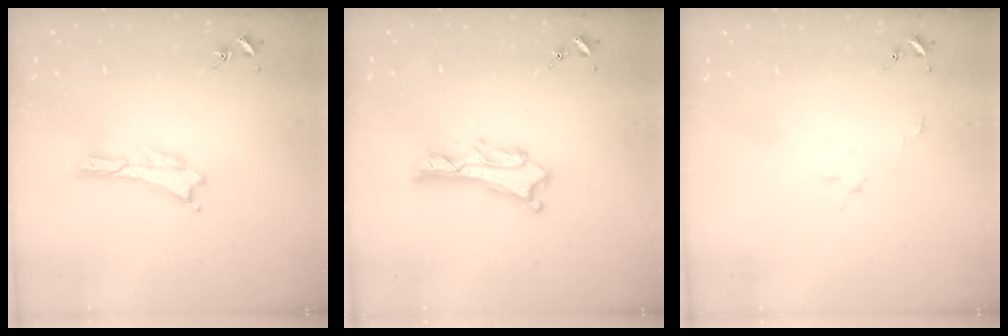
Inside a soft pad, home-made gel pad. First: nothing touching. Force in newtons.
{"total": 3.8, "press": 3.8, "slide": 0.4}
{"total": 2.0, "press": 2.0, "slide": 0.1}